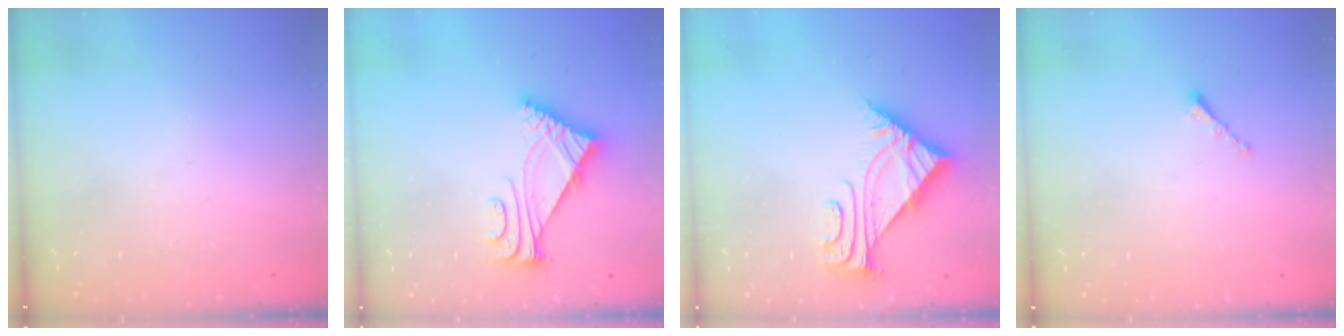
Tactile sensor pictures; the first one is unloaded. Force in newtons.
{"total": 6.6, "press": 6.6, "slide": 1.0}
{"total": 5.5, "press": 5.4, "slide": 0.8}
{"total": 1.0, "press": 0.9, "slide": 0.4}